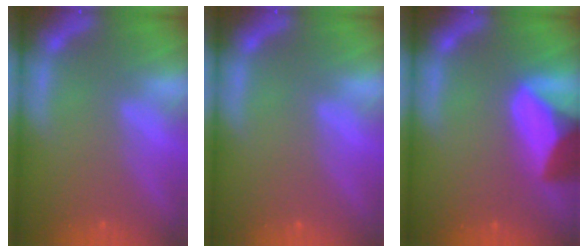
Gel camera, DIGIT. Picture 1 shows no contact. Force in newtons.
{"total": 0.0}
{"total": 10.0}